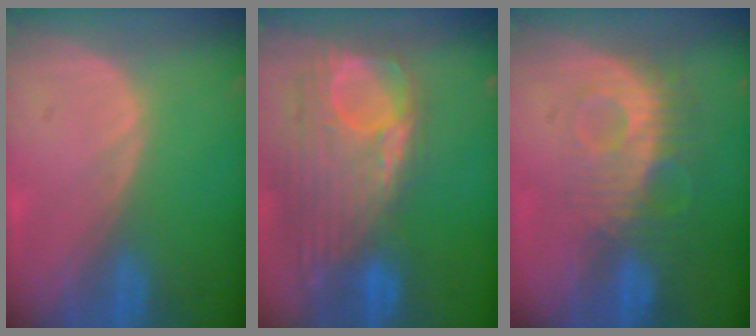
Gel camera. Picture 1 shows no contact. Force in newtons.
{"total": 12.7, "press": 10.6, "slide": 6.9}
{"total": 9.2, "press": 8.1, "slide": 4.5}